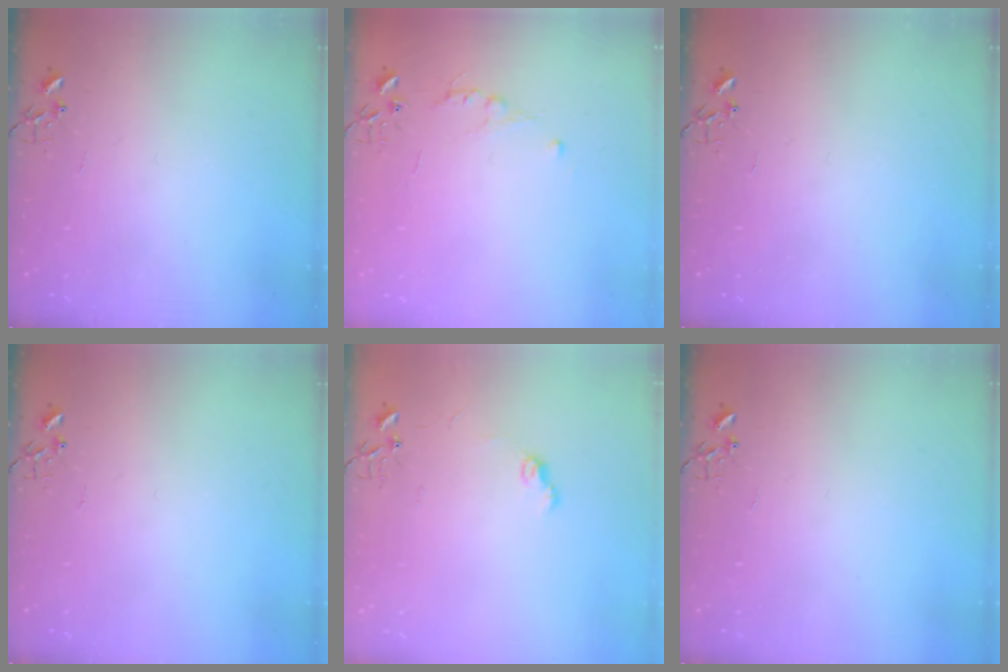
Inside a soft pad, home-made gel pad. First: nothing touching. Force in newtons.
{"total": 4.8, "press": 4.8, "slide": 0.7}
{"total": 0.0}
{"total": 0.0}
{"total": 6.9, "press": 6.9, "slide": 0.7}
{"total": 0.0}